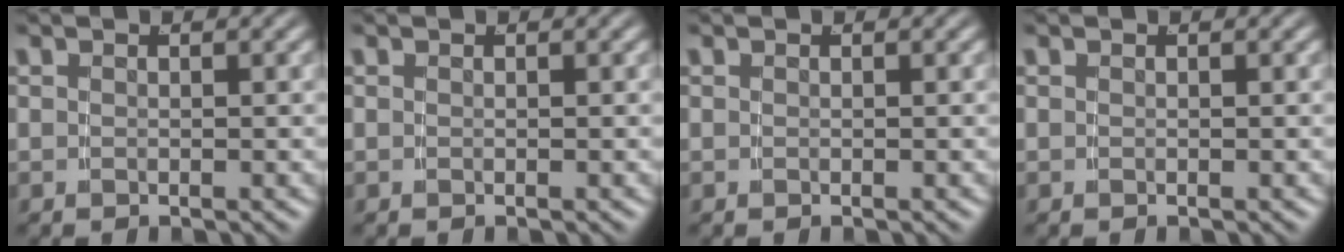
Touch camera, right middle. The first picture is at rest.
{"total": 0.0}
{"total": 1.3, "force": [-0.2, -1.2, -0.4], "torque": [0.018, -0.008, 0.006]}
{"total": 0.0}